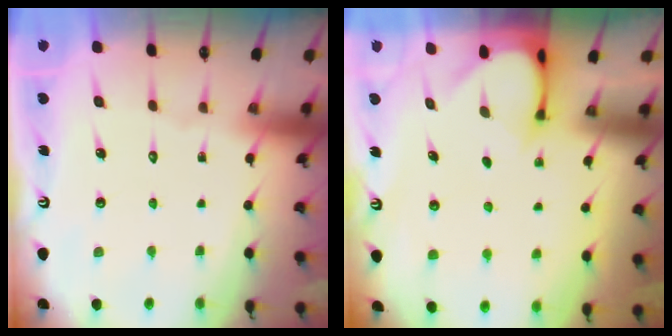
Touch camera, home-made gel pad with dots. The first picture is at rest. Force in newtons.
{"total": 3.4, "press": 3.4, "slide": 0.3}